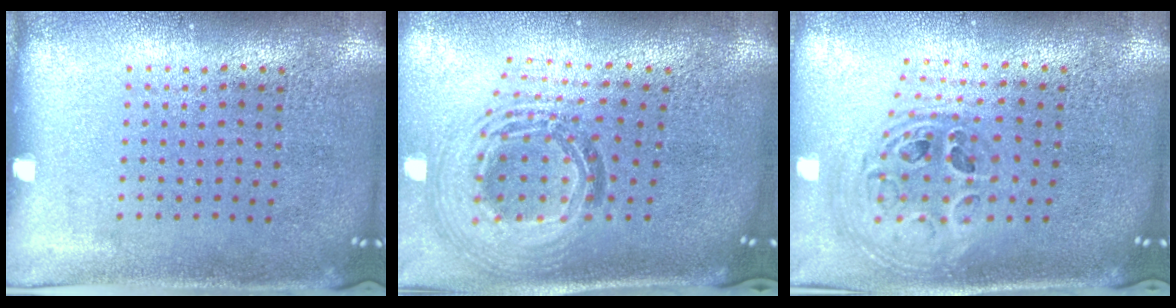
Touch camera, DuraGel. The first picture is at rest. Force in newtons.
{"total": 1.9, "press": 1.6, "slide": 1.0}
{"total": 1.2, "press": 1.1, "slide": 0.5}